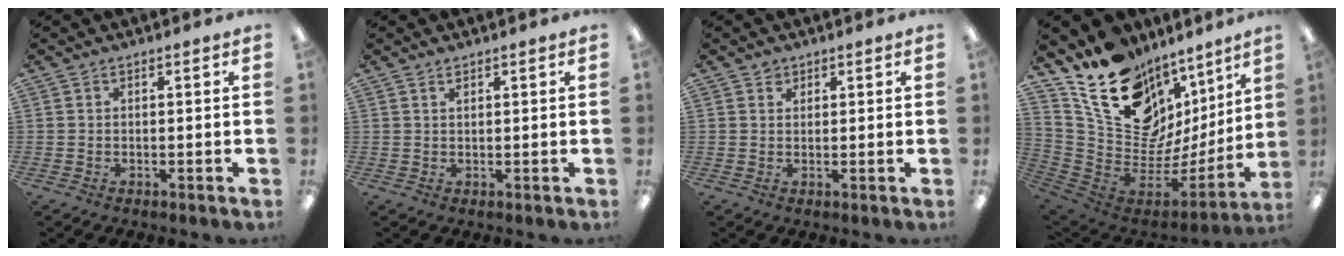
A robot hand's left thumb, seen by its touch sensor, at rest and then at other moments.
{"total": 0.9, "force": [0.8, 0.3, 0.4], "torque": [-0.010, 0.000, 0.015]}
{"total": 1.5, "force": [1.1, 1.1, 0.2], "torque": [0.002, -0.003, 0.020]}
{"total": 19.8, "force": [11.8, 12.7, 9.7], "torque": [-0.153, -0.098, 0.227]}